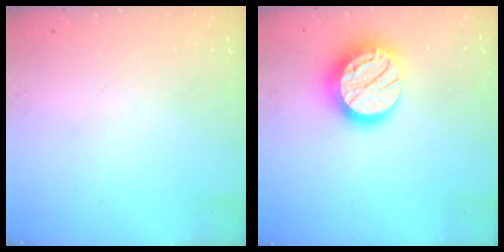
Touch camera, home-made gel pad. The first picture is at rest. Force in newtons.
{"total": 17.9, "press": 17.9, "slide": 1.0}